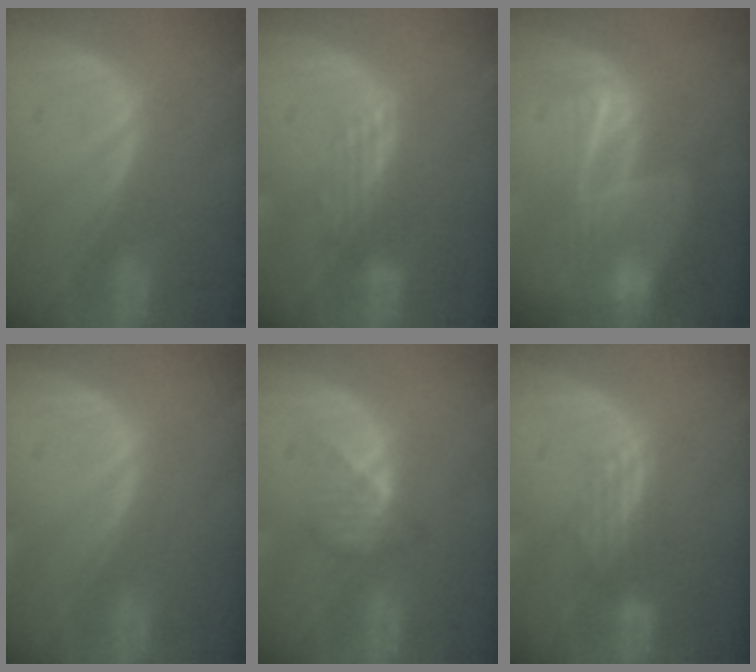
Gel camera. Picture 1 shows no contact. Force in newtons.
{"total": 3.0, "press": 2.5, "slide": 1.7}
{"total": 6.5, "press": 6.0, "slide": 2.4}
{"total": 0.0}
{"total": 3.5, "press": 3.2, "slide": 1.4}
{"total": 2.8, "press": 2.7, "slide": 0.6}